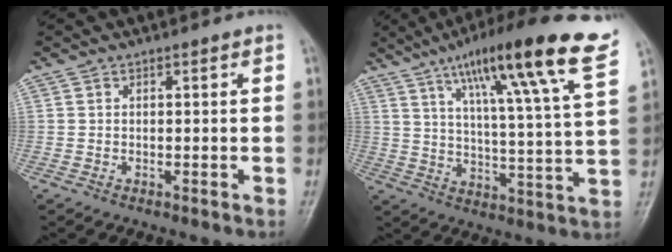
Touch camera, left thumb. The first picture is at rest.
{"total": 21.0, "force": [12.9, 1.5, 16.5], "torque": [-0.237, -0.037, 0.188]}